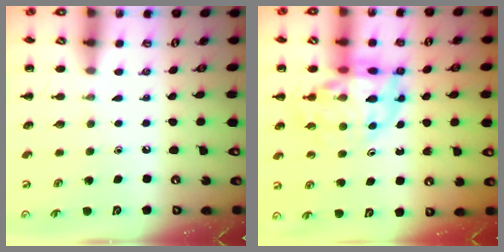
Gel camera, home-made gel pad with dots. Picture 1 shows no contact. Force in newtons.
{"total": 14.1, "press": 13.6, "slide": 3.7}